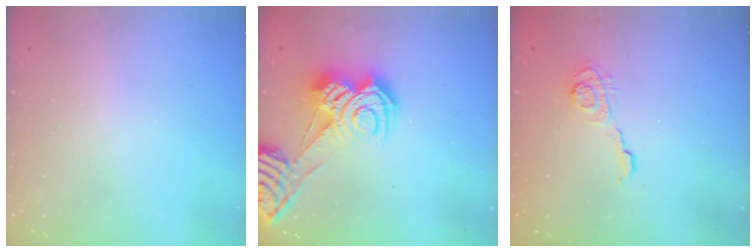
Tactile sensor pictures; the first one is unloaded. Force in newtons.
{"total": 12.3, "press": 12.2, "slide": 1.2}
{"total": 6.1, "press": 6.1, "slide": 0.7}